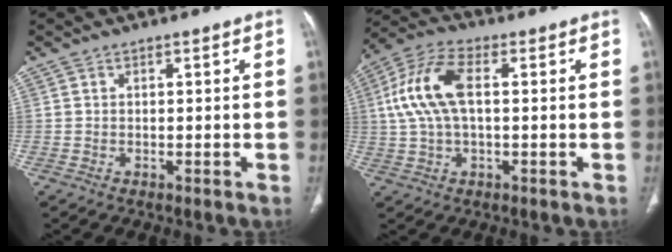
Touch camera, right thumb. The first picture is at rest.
{"total": 11.6, "force": [1.4, 5.7, 10.0], "torque": [-0.218, 0.026, 0.025]}